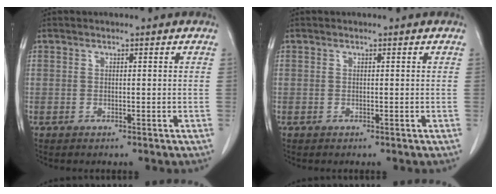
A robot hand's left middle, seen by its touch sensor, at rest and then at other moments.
{"total": 0.0}